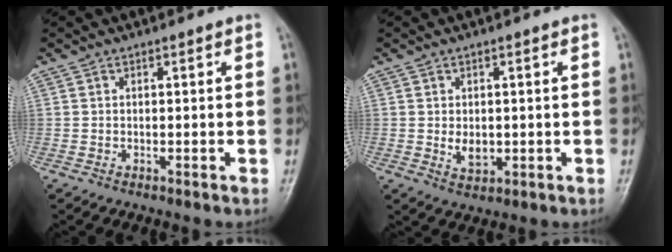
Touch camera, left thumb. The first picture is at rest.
{"total": 3.6, "force": [-0.1, 2.5, 2.6], "torque": [-0.032, -0.006, 0.006]}